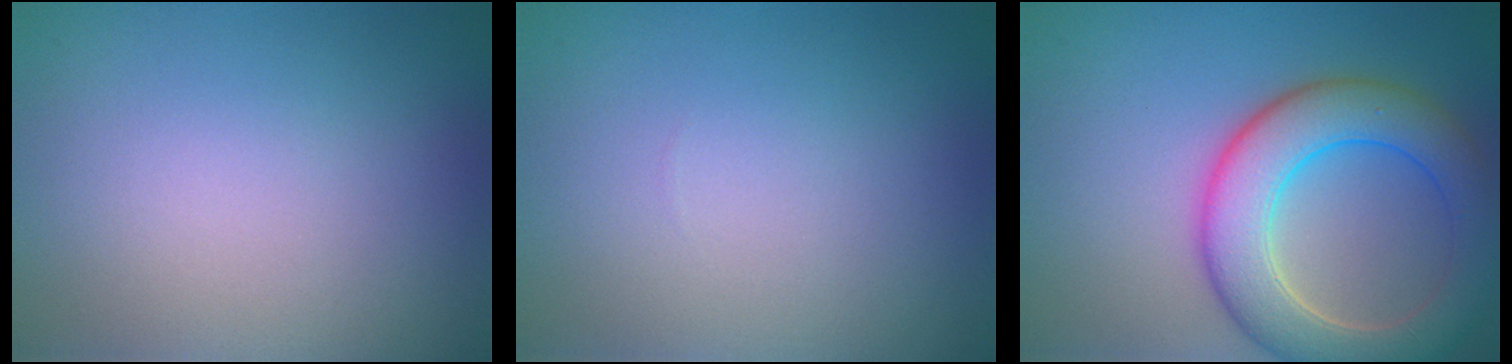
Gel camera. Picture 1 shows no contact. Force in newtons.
{"total": 0.0}
{"total": 7.5, "press": 7.5, "slide": 0.4}